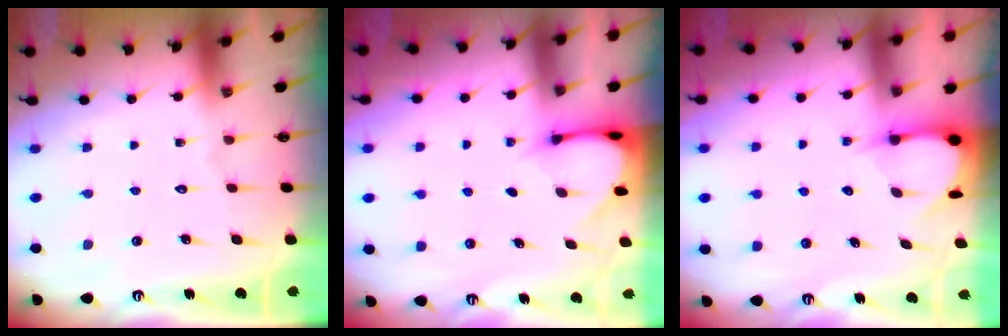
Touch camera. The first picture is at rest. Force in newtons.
{"total": 3.0, "press": 3.0, "slide": 0.2}
{"total": 3.6, "press": 3.5, "slide": 0.3}